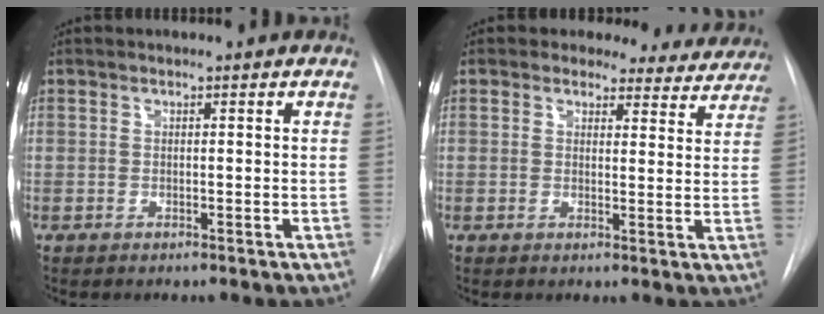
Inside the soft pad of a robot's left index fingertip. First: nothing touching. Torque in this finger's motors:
{"motor_torque": [0.80, -0.81, 0.05, -0.01]}